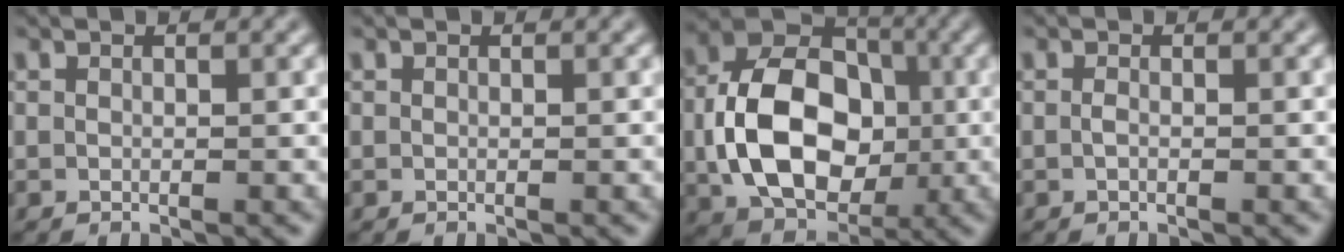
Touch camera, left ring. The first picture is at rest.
{"total": 0.0}
{"total": 11.6, "force": [-1.0, 8.4, 8.0], "torque": [-0.147, 0.002, -0.018]}
{"total": 0.6, "force": [-0.2, 0.1, 0.5], "torque": [-0.013, -0.001, -0.005]}